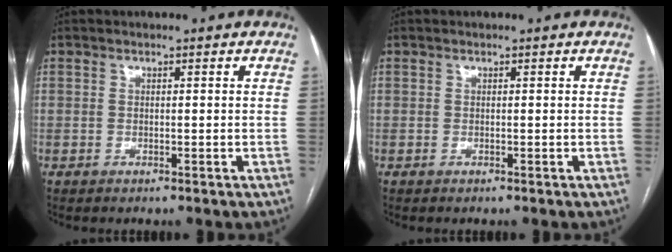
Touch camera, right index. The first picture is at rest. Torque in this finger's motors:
{"motor_torque": [0.00, 0.00, 0.00, -0.01]}